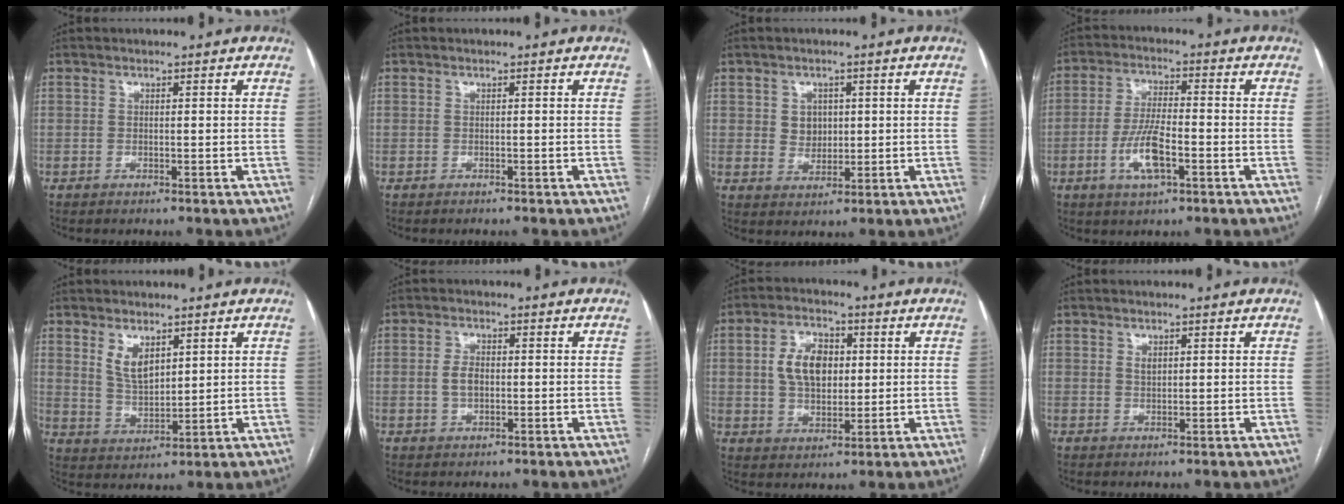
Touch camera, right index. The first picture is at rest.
{"total": 0.7, "force": [-0.6, 0.0, 0.3], "torque": [-0.003, -0.002, -0.008]}
{"total": 3.6, "force": [0.9, 3.1, 1.7], "torque": [-0.024, 0.004, 0.019]}
{"total": 10.0, "force": [-3.6, 2.5, 9.0], "torque": [-0.186, -0.004, -0.065]}
{"total": 5.4, "force": [2.9, 2.6, 3.8], "torque": [-0.076, -0.006, 0.063]}
{"total": 2.9, "force": [-0.1, 1.7, 2.3], "torque": [-0.049, 0.003, -0.002]}
{"total": 8.7, "force": [1.6, 5.5, 6.6], "torque": [-0.129, 0.016, 0.035]}
{"total": 1.4, "force": [0.6, 0.8, 0.9], "torque": [-0.017, -0.001, 0.014]}